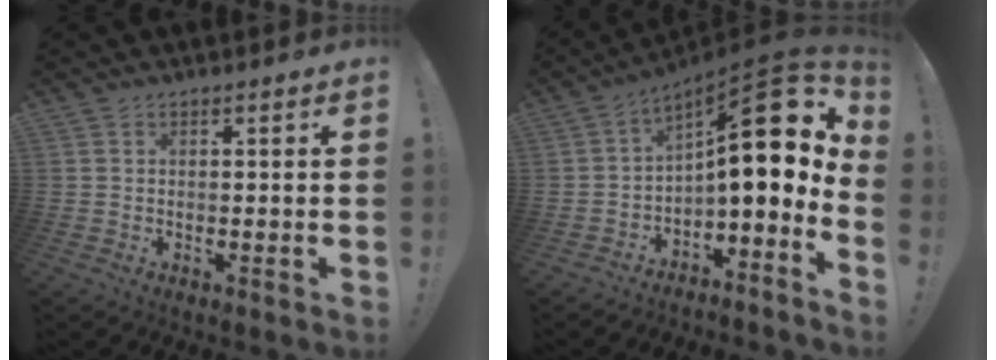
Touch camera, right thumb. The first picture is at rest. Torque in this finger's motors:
{"motor_torque": [2.46, 2.55, 1.51, -1.26, 0.10]}